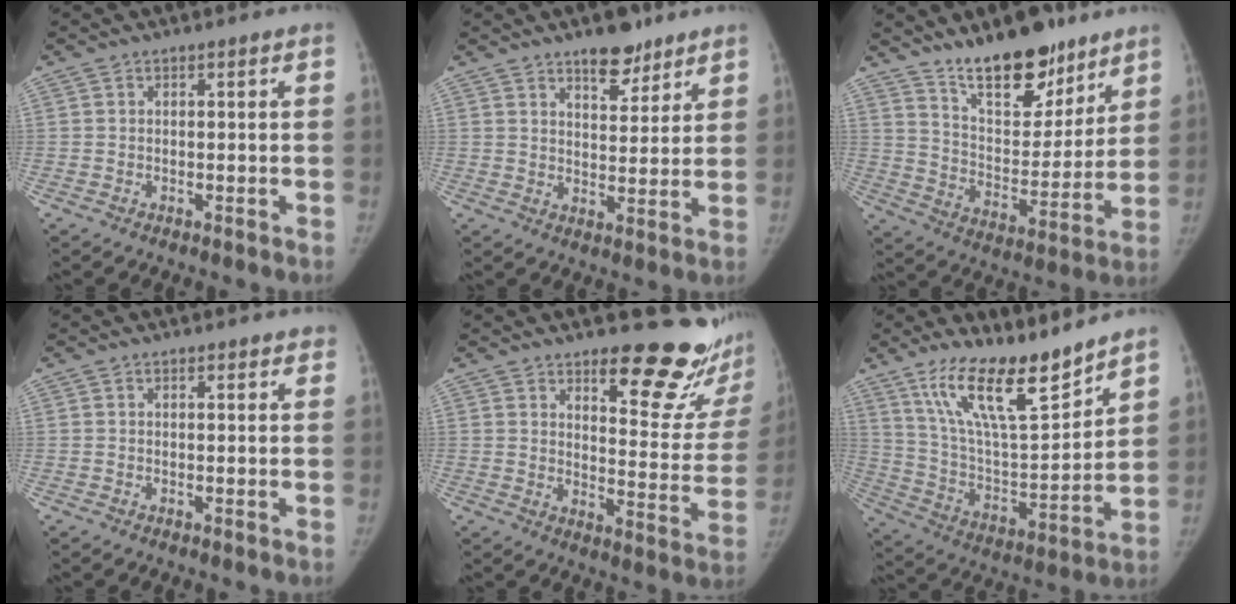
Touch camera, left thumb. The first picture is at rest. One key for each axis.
{"total": 8.0, "fx": 5.8, "fy": 3.5, "fz": 4.1, "tx": -0.032, "ty": -0.038, "tz": 0.090}
{"total": 17.8, "fx": 13.3, "fy": 7.4, "fz": 9.2, "tx": -0.090, "ty": -0.093, "tz": 0.221}
{"total": 1.5, "fx": 1.2, "fy": 0.6, "fz": 0.7, "tx": 0.001, "ty": -0.002, "tz": 0.011}
{"total": 18.1, "fx": 14.2, "fy": 5.6, "fz": 9.8, "tx": -0.080, "ty": -0.129, "tz": 0.179}
{"total": 18.1, "fx": 13.6, "fy": 4.6, "fz": 11.1, "tx": -0.162, "ty": -0.081, "tz": 0.252}